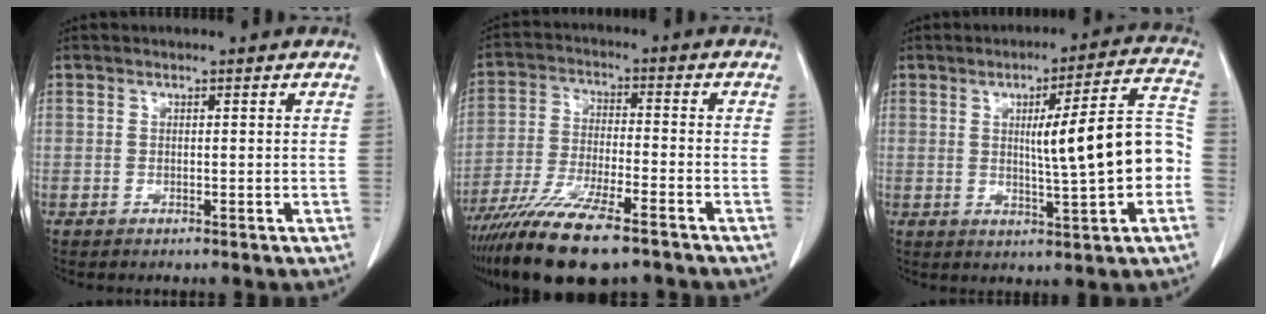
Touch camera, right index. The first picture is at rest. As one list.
[{"total": 15.6, "force": [-11.5, 2.6, 10.2], "torque": [-0.203, -0.043, -0.199]}, {"total": 12.3, "force": [-0.8, 0.8, 12.2], "torque": [-0.166, 0.023, -0.006]}]